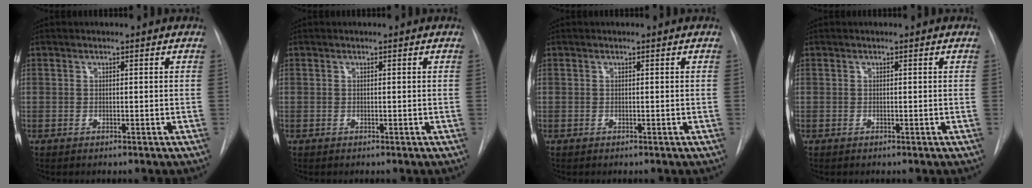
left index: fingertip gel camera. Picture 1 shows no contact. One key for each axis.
{"total": 0.0}
{"total": 0.0}
{"total": 0.0}